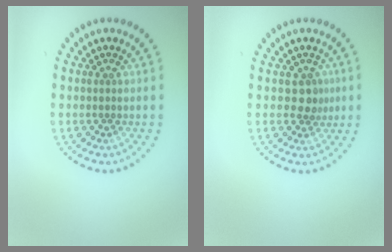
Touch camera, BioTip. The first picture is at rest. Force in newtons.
{"total": 1.8, "press": 1.5, "slide": 1.1}